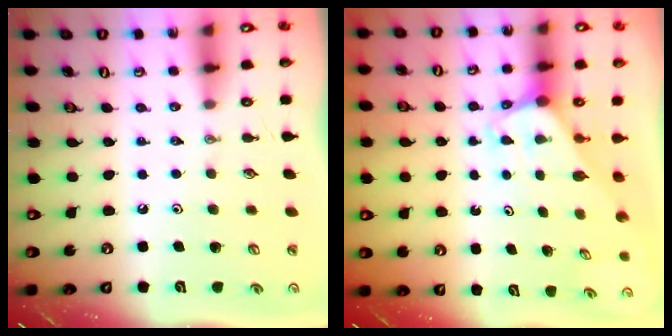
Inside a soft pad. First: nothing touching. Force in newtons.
{"total": 2.1, "press": 2.1, "slide": 0.2}